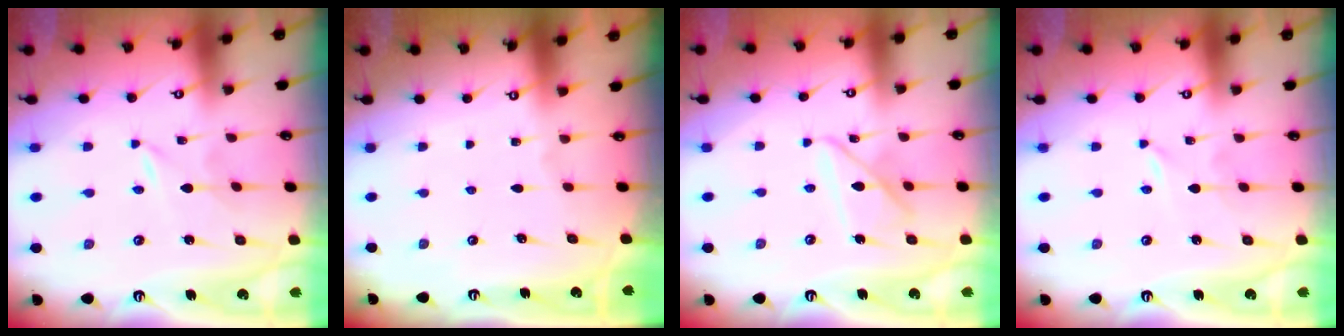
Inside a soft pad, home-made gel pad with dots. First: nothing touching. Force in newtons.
{"total": 0.0}
{"total": 11.4, "press": 11.4, "slide": 1.0}
{"total": 0.0}